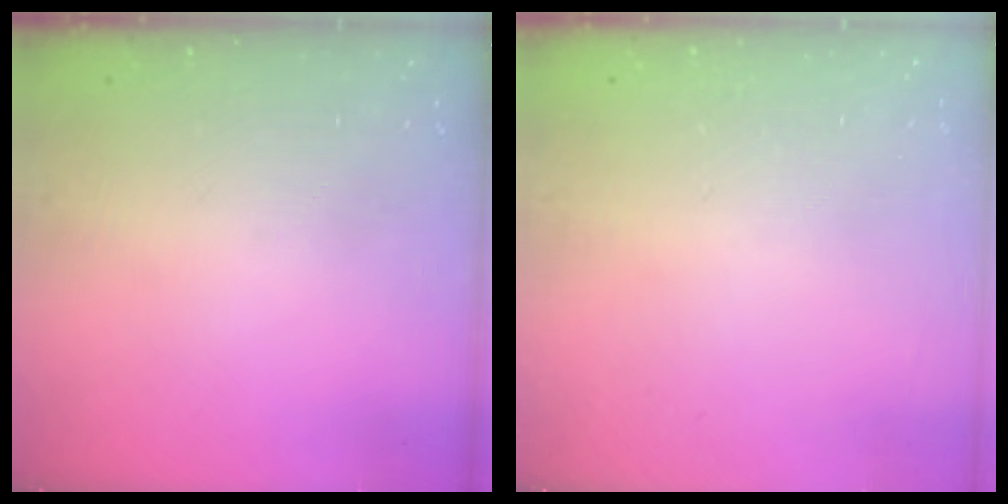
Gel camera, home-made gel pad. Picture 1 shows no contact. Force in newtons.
{"total": 2.6, "press": 2.6, "slide": 0.2}